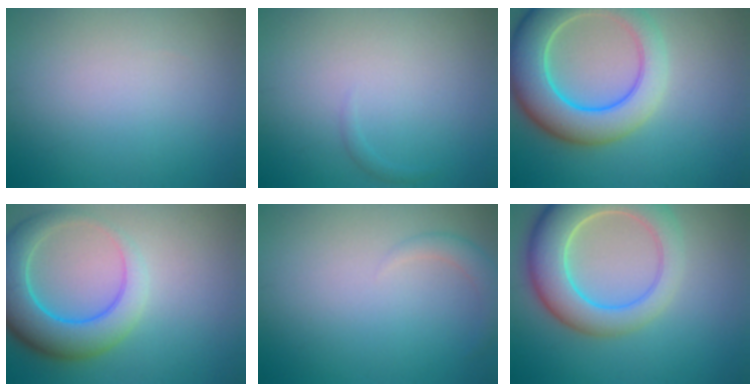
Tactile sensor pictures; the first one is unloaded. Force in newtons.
{"total": 0.5, "press": 0.5, "slide": 0.1}
{"total": 8.7, "press": 8.7, "slide": 0.4}
{"total": 6.6, "press": 6.6, "slide": 0.3}
{"total": 1.5, "press": 1.5, "slide": 0.1}
{"total": 8.0, "press": 7.9, "slide": 0.8}